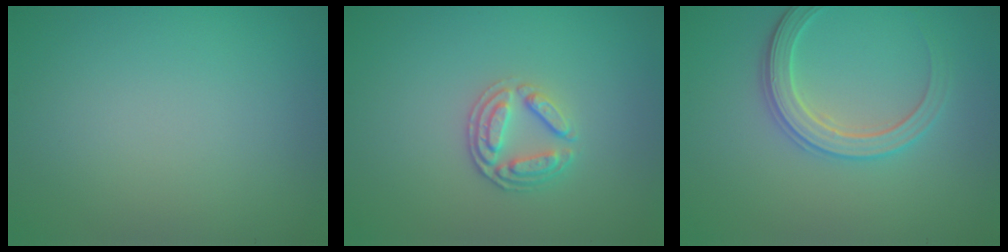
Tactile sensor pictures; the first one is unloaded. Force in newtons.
{"total": 2.6, "press": 2.5, "slide": 0.7}
{"total": 3.0, "press": 3.0, "slide": 0.6}